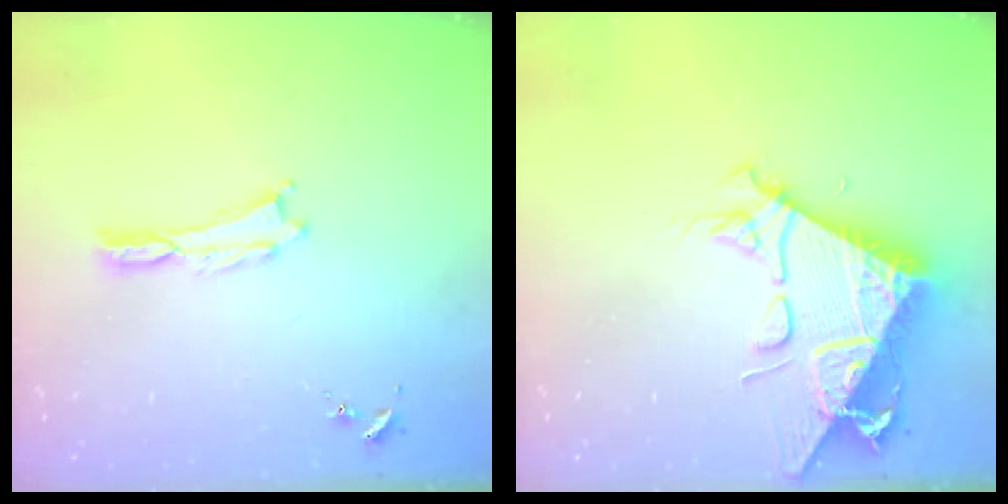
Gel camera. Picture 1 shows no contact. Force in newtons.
{"total": 11.3, "press": 11.2, "slide": 1.2}